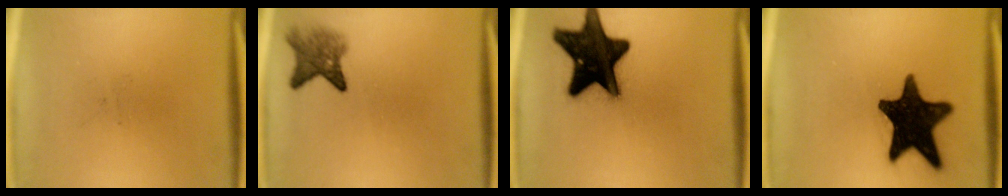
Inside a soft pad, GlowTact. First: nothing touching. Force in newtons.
{"total": 4.3}
{"total": 19.3}
{"total": 17.2}